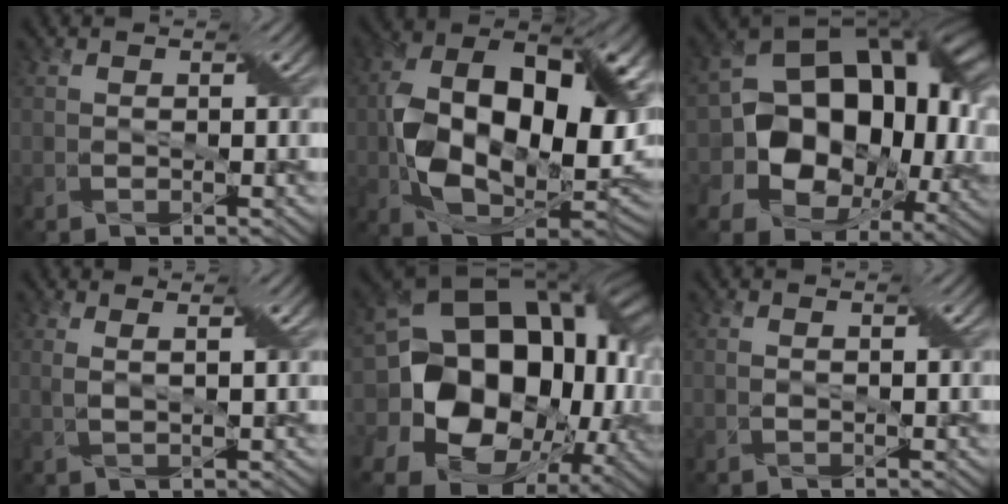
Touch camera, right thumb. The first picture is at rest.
{"total": 19.4, "force": [-0.1, 12.9, 14.5], "torque": [-0.285, -0.040, 0.032]}
{"total": 17.7, "force": [0.1, 13.7, 11.2], "torque": [-0.184, -0.034, 0.024]}
{"total": 2.5, "force": [1.6, 0.3, 1.9], "torque": [-0.030, -0.002, 0.028]}
{"total": 20.5, "force": [-0.1, 16.2, 12.6], "torque": [-0.244, -0.038, 0.018]}
{"total": 0.8, "force": [0.6, 0.2, 0.5], "torque": [-0.014, 0.002, 0.010]}